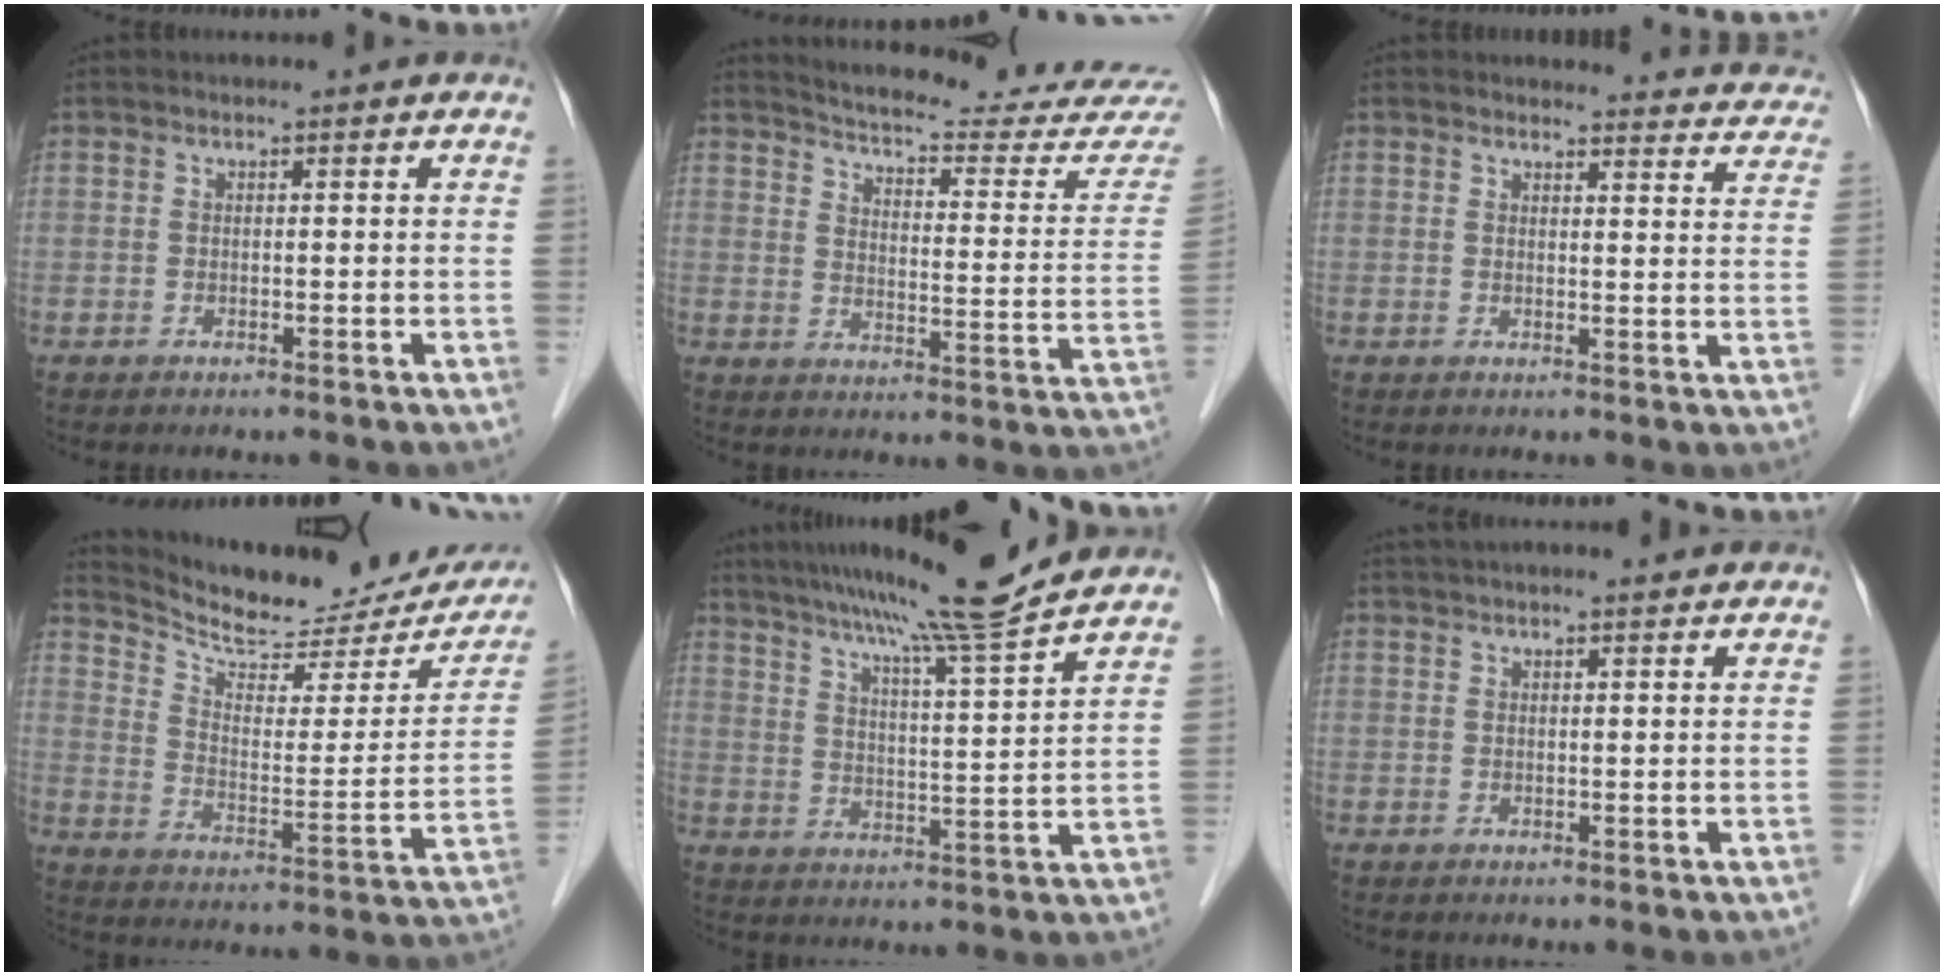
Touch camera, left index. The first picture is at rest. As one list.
[{"total": 21.8, "force": [20.9, 1.5, 6.0], "torque": [-0.082, -0.100, 0.246]}, {"total": 12.5, "force": [12.2, 2.4, 0.9], "torque": [0.032, -0.056, 0.098]}, {"total": 20.5, "force": [18.8, 5.6, 5.9], "torque": [-0.081, -0.042, 0.250]}, {"total": 13.1, "force": [11.4, -2.1, 6.2], "torque": [-0.106, -0.014, 0.171]}, {"total": 5.1, "force": [4.4, 0.3, 2.6], "torque": [-0.038, 0.029, 0.063]}]